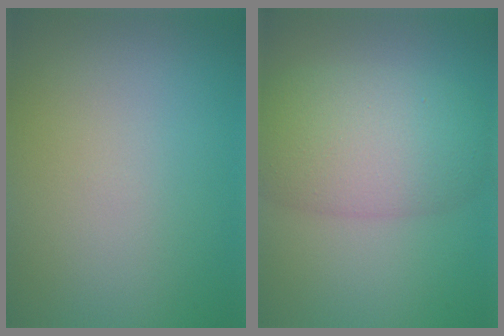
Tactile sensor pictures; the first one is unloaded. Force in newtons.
{"total": 7.3, "press": 7.3, "slide": 0.5}